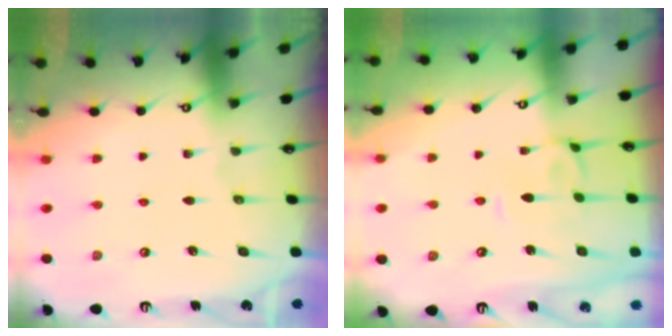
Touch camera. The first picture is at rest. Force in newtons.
{"total": 2.1, "press": 1.9, "slide": 0.7}